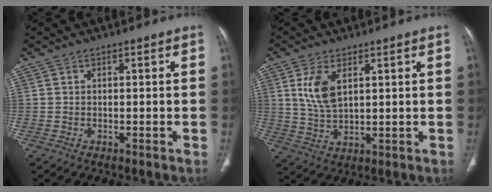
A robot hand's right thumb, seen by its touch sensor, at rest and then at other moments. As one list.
[{"total": 7.0, "force": [2.6, 3.5, 5.5], "torque": [-0.111, -0.011, 0.062]}]